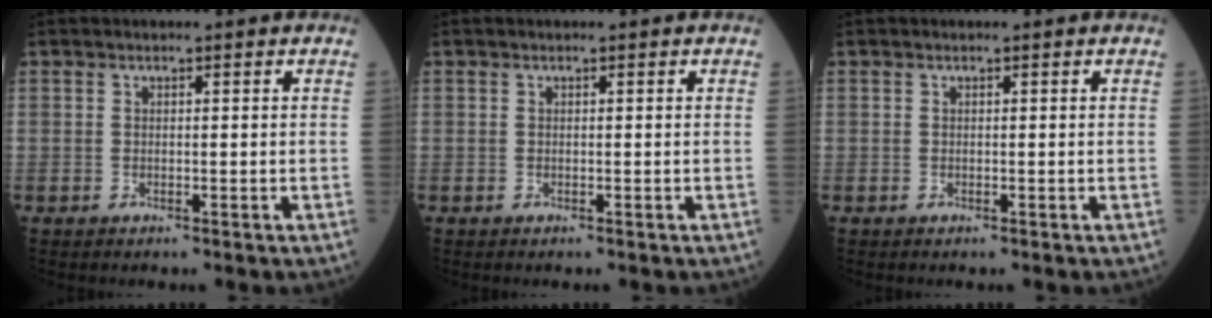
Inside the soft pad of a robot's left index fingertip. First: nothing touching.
{"total": 0.0}
{"total": 0.0}